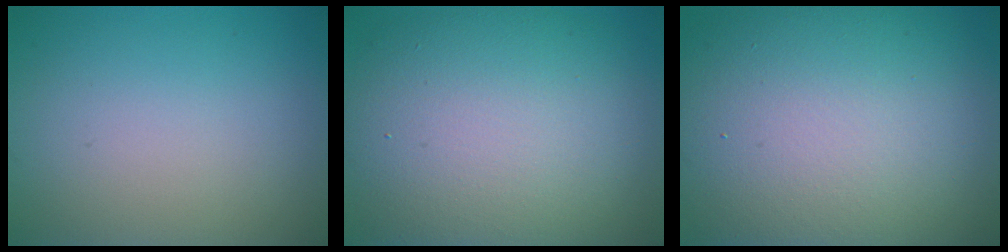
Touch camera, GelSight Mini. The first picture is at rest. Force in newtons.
{"total": 13.1, "press": 13.1, "slide": 0.8}
{"total": 16.4, "press": 16.4, "slide": 0.9}